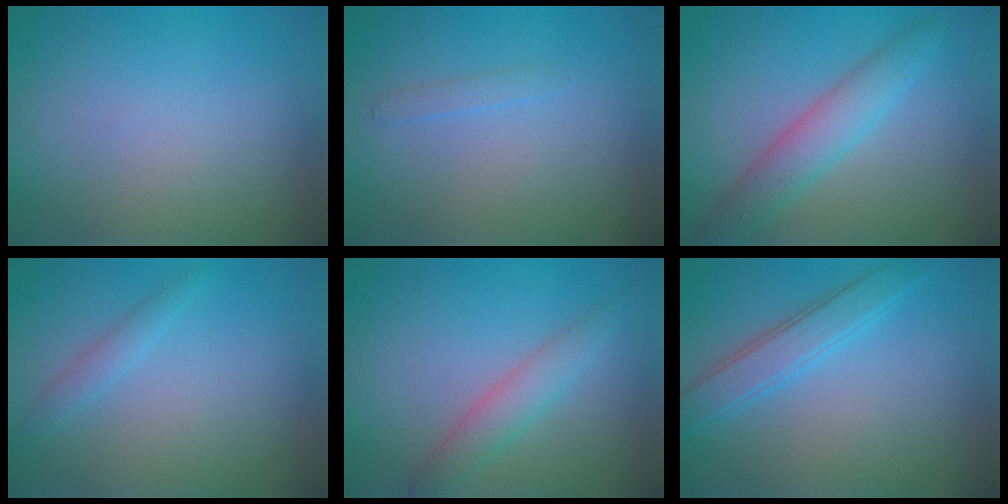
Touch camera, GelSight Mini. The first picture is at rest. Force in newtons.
{"total": 0.8, "press": 0.8, "slide": 0.0}
{"total": 4.2, "press": 4.1, "slide": 0.2}
{"total": 1.5, "press": 1.5, "slide": 0.1}
{"total": 2.8, "press": 2.8, "slide": 0.1}
{"total": 3.3, "press": 3.3, "slide": 0.0}